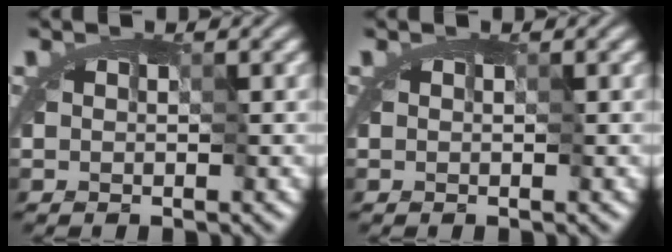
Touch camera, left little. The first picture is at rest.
{"total": 0.0}